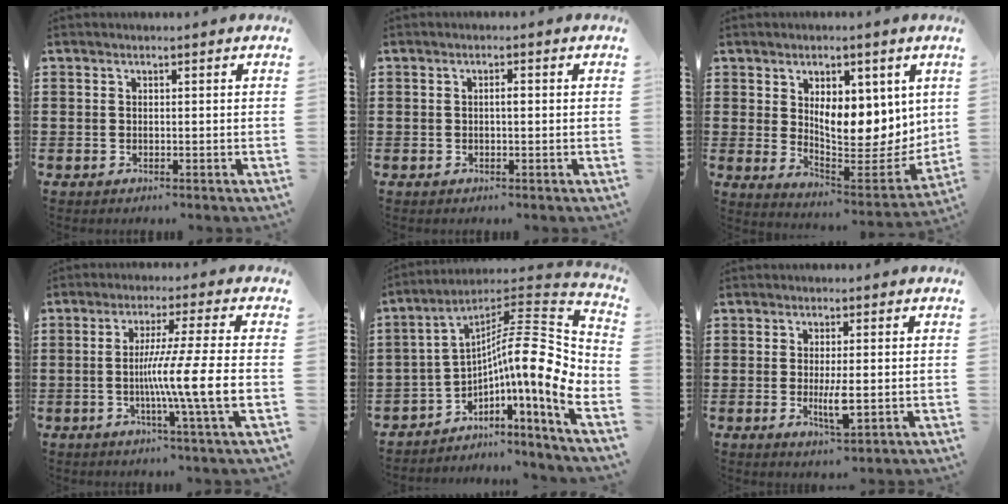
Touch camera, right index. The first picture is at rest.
{"total": 1.2, "force": [0.0, 0.3, 1.1], "torque": [-0.022, -0.001, -0.001]}
{"total": 8.4, "force": [3.7, 4.8, 5.8], "torque": [-0.080, -0.037, 0.063]}
{"total": 10.6, "force": [-1.9, -1.1, 10.3], "torque": [-0.185, -0.017, -0.041]}
{"total": 13.0, "force": [-1.5, 2.0, 12.8], "torque": [-0.202, -0.036, -0.045]}
{"total": 4.3, "force": [-0.7, 1.0, 4.1], "torque": [-0.078, -0.005, -0.013]}